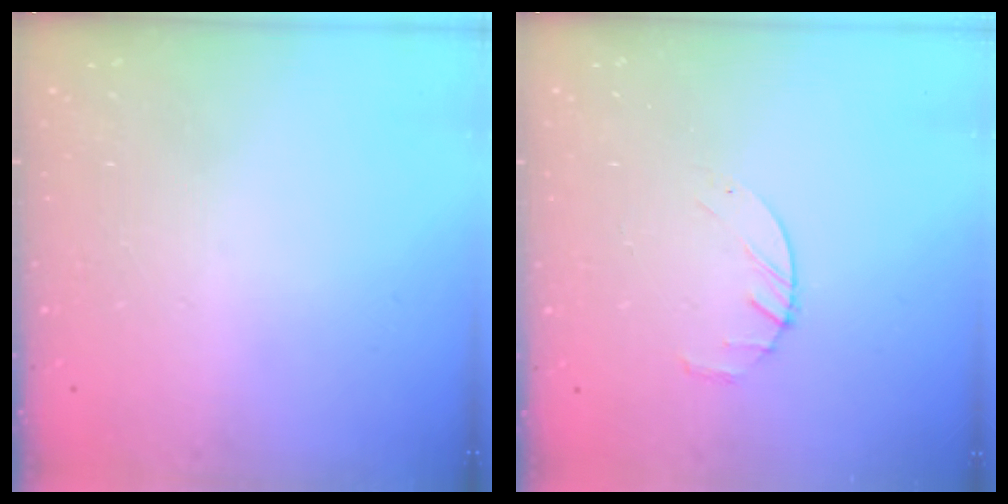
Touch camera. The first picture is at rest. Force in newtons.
{"total": 2.4, "press": 2.3, "slide": 0.3}